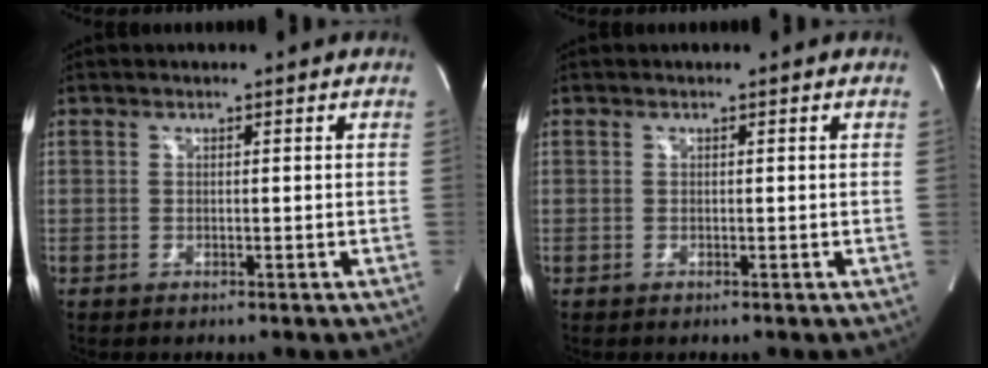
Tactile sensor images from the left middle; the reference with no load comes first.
{"total": 0.0}